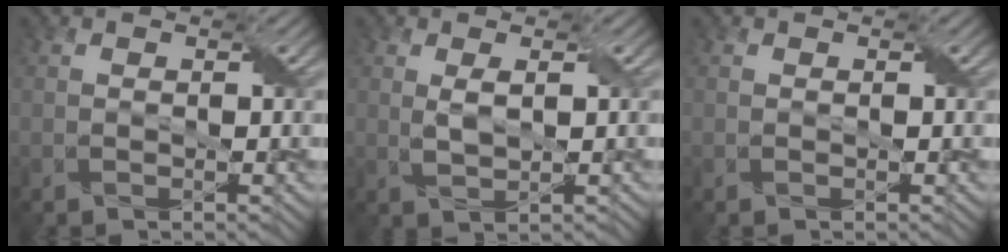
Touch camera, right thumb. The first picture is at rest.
{"total": 2.2, "force": [0.6, 0.8, 1.9], "torque": [-0.046, -0.001, 0.016]}
{"total": 0.0}